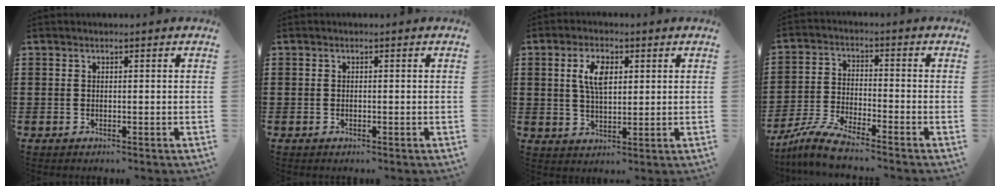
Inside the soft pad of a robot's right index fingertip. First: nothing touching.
{"total": 0.0}
{"total": 5.3, "force": [1.7, 2.4, 4.4], "torque": [-0.085, 0.009, 0.027]}
{"total": 6.1, "force": [-5.6, -0.2, 2.3], "torque": [-0.059, -0.010, -0.112]}